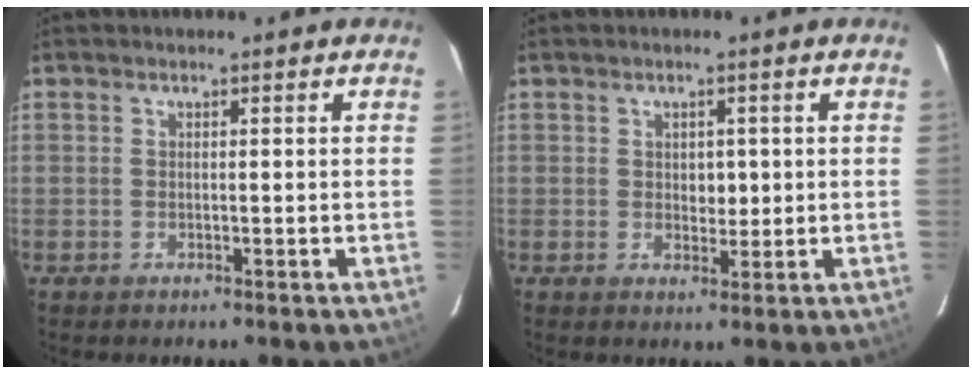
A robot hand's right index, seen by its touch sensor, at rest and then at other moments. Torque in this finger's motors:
{"motor_torque": [0.46, 0.22, 0.23, 0.05]}